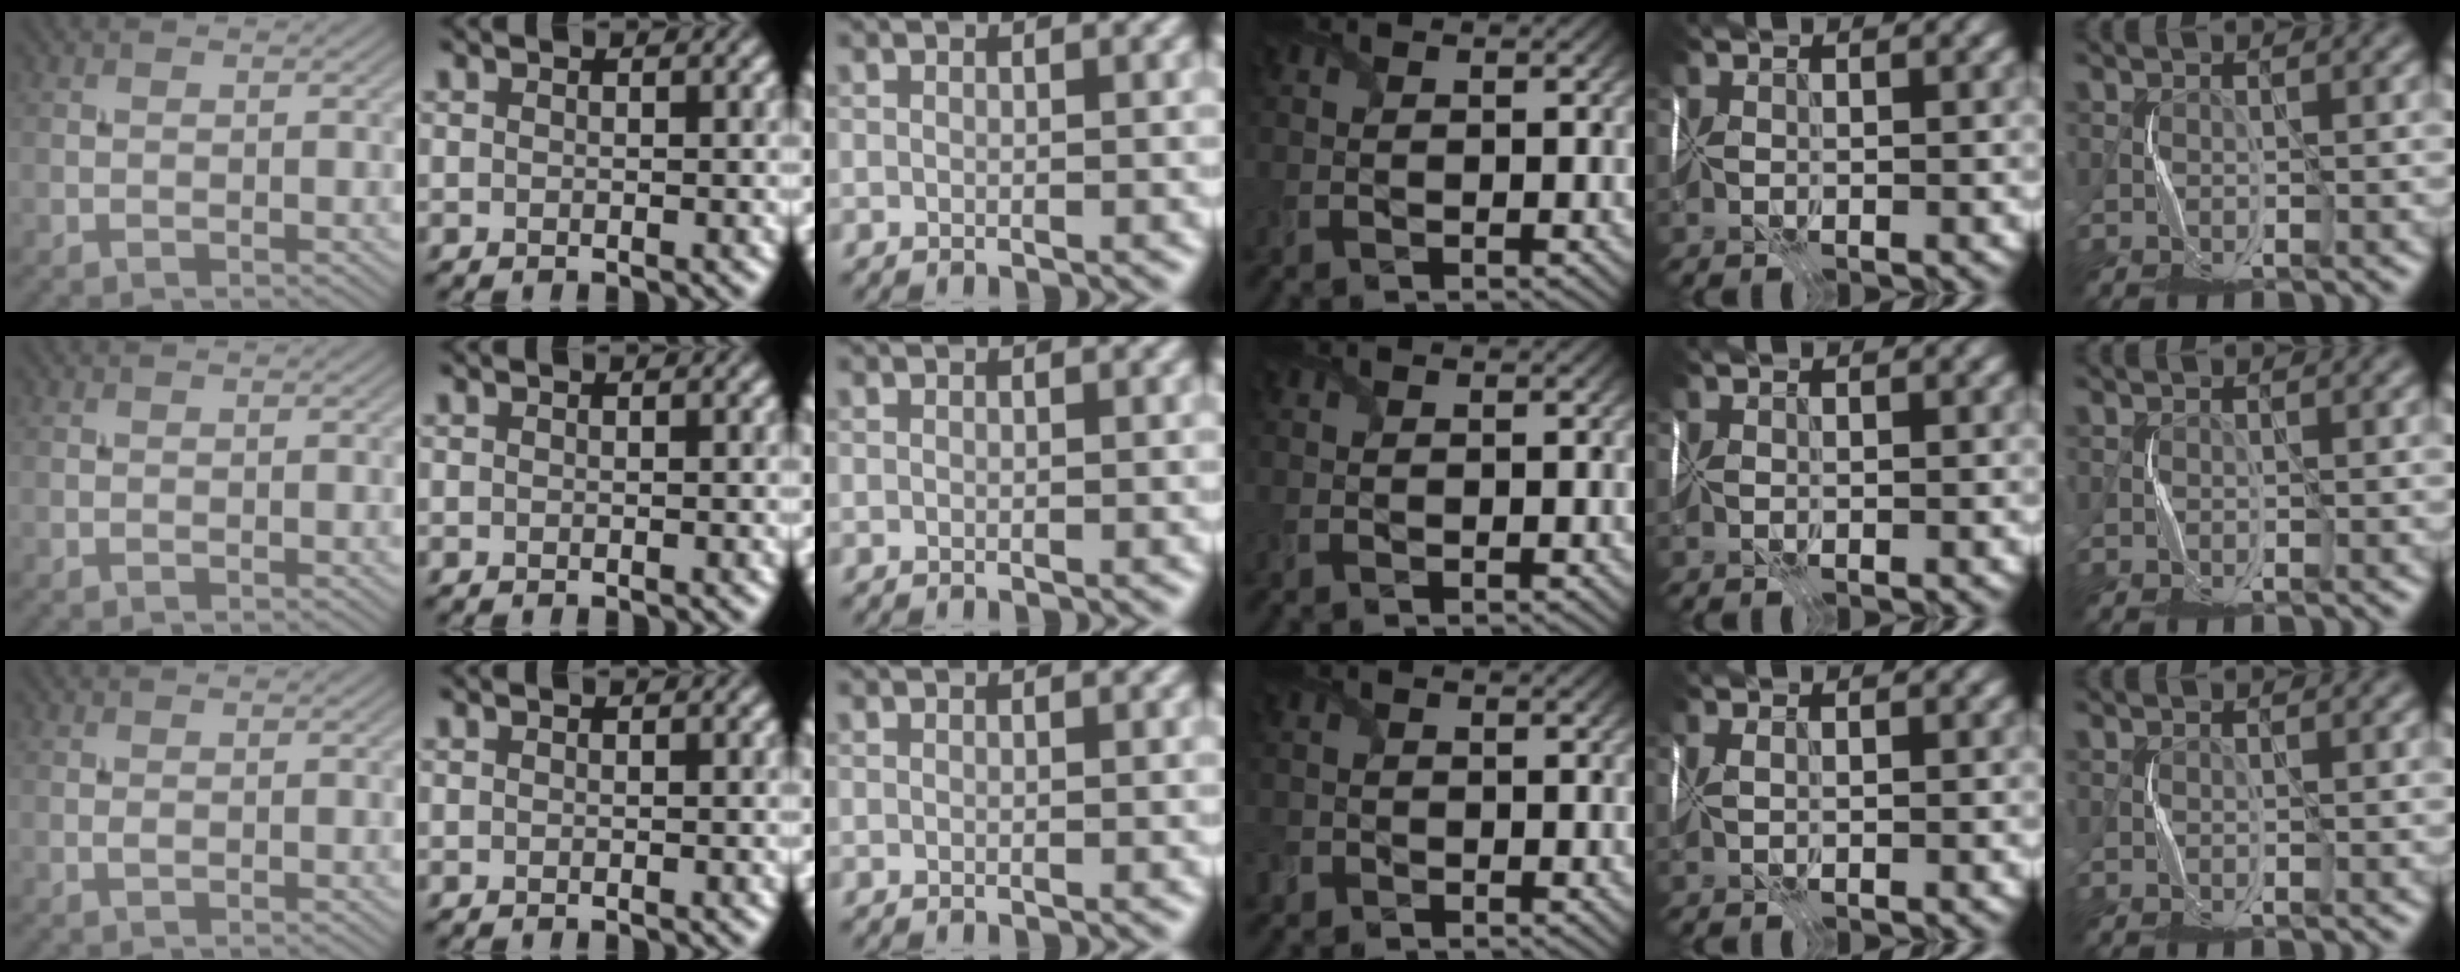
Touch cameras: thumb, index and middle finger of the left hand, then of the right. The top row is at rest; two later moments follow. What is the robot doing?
{"motion": "fold", "object": "shipping label"}